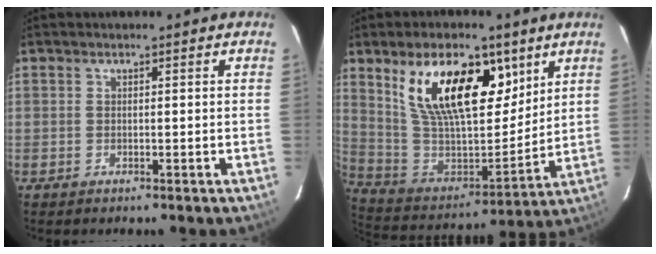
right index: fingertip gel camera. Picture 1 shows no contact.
{"total": 22.1, "force": [10.8, 10.5, 16.1], "torque": [-0.293, 0.012, 0.206]}